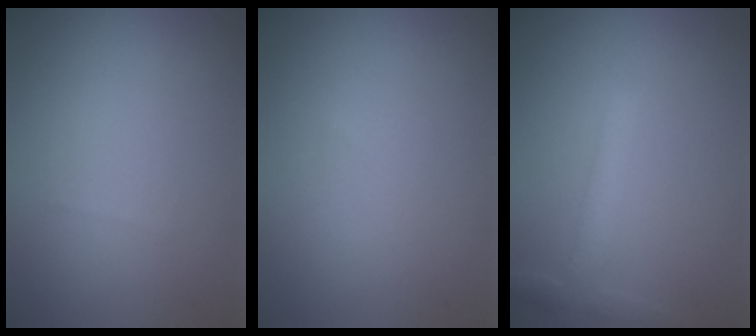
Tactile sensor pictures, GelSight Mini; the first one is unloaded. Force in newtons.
{"total": 0.0}
{"total": 2.5, "press": 2.5, "slide": 0.0}